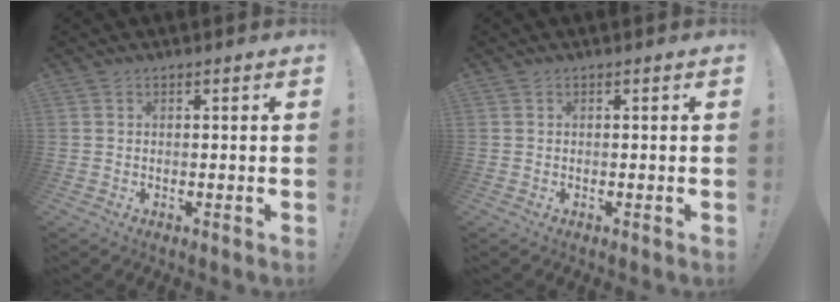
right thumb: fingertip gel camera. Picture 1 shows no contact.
{"total": 0.0}